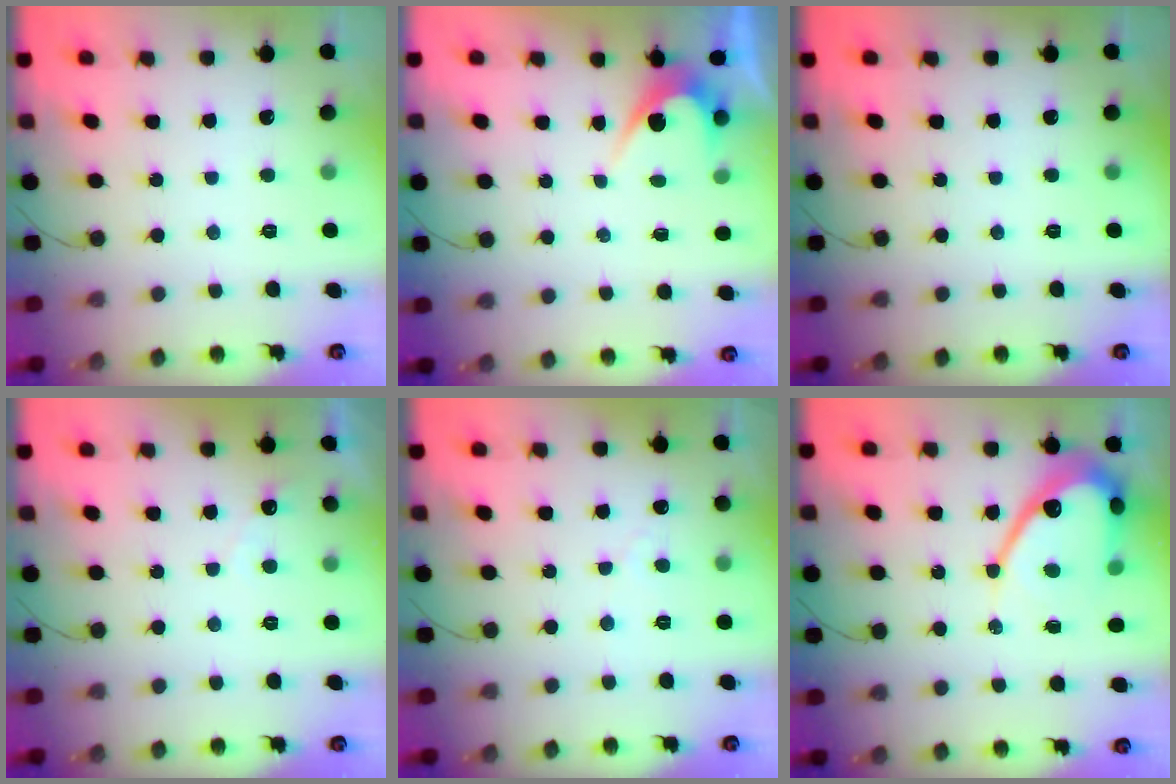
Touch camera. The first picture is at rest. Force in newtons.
{"total": 3.7, "press": 3.7, "slide": 0.2}
{"total": 0.0}
{"total": 2.7, "press": 2.7, "slide": 0.1}
{"total": 1.9, "press": 1.9, "slide": 0.1}
{"total": 11.5, "press": 11.5, "slide": 1.1}